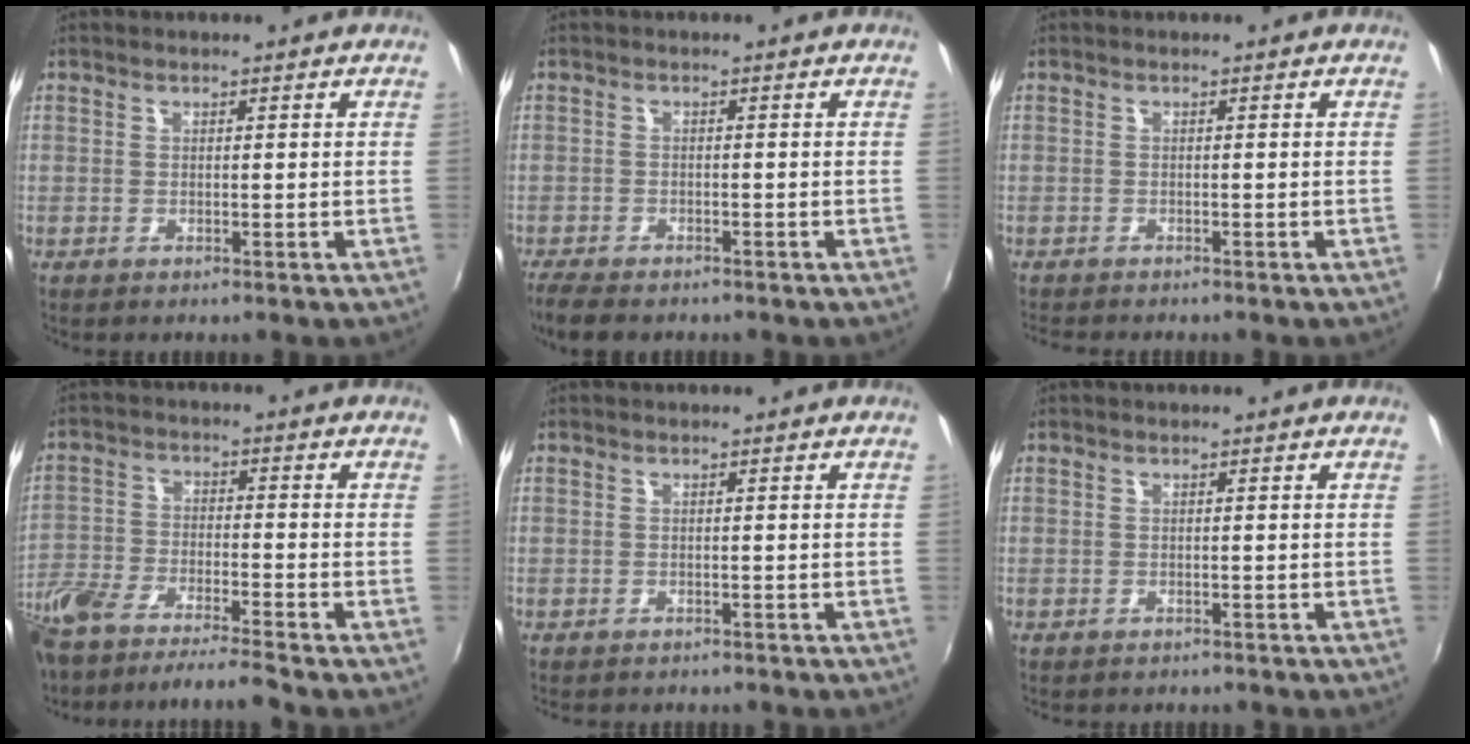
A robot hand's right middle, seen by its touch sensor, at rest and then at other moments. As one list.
[{"total": 5.6, "force": [-4.8, 1.6, 2.4], "torque": [-0.068, -0.024, -0.087]}, {"total": 2.4, "force": [-2.3, 0.4, 0.7], "torque": [-0.021, -0.014, -0.040]}, {"total": 13.3, "force": [-11.8, 0.9, 6.2], "torque": [-0.154, -0.025, -0.220]}, {"total": 2.5, "force": [-2.2, 0.8, 0.7], "torque": [-0.019, -0.011, -0.030]}, {"total": 1.9, "force": [-1.7, 0.7, 0.5], "torque": [-0.015, -0.009, -0.021]}]